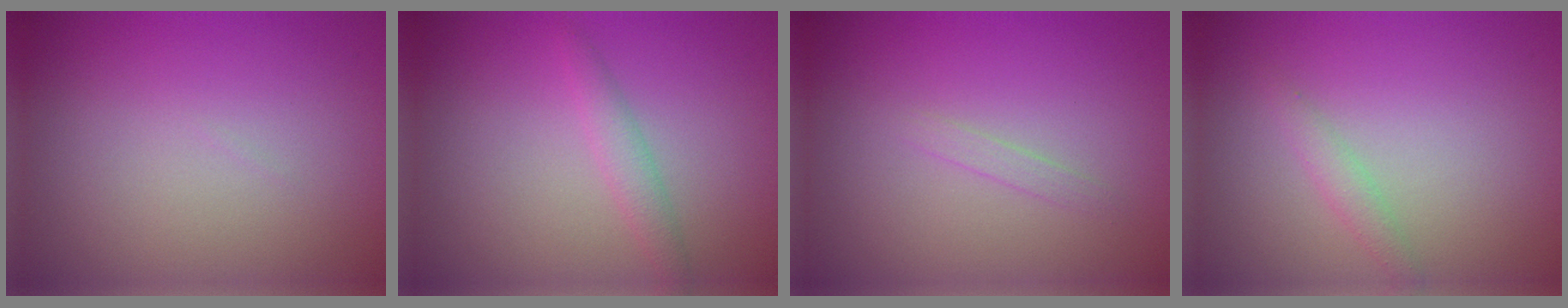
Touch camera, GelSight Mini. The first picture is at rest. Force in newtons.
{"total": 1.7, "press": 1.7, "slide": 0.1}
{"total": 0.8, "press": 0.8, "slide": 0.0}
{"total": 1.3, "press": 1.3, "slide": 0.0}